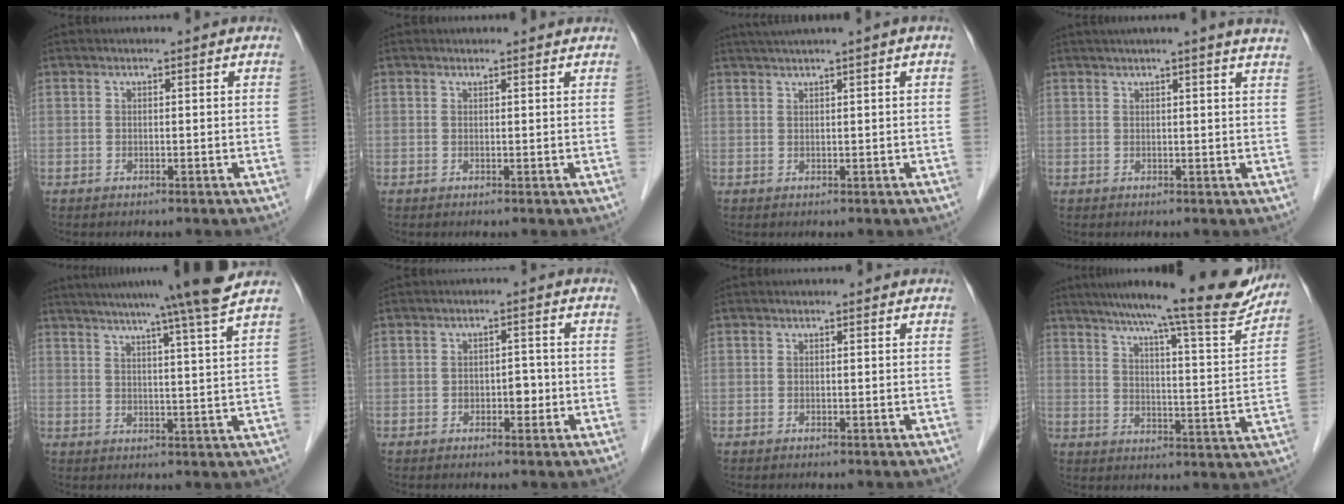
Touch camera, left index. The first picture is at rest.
{"total": 1.4, "force": [1.4, 0.0, 0.0], "torque": [-0.013, -0.001, 0.014]}
{"total": 3.4, "force": [2.2, -0.8, 2.5], "torque": [-0.046, 0.015, 0.044]}
{"total": 7.4, "force": [6.1, -1.1, 4.1], "torque": [-0.046, 0.016, 0.060]}
{"total": 14.4, "force": [12.1, -2.6, 7.3], "torque": [-0.118, -0.024, 0.152]}
{"total": 2.5, "force": [-0.8, 1.5, 1.8], "torque": [-0.023, 0.008, -0.008]}
{"total": 0.0}
{"total": 19.4, "force": [17.0, 1.0, 9.3], "torque": [-0.138, -0.029, 0.224]}